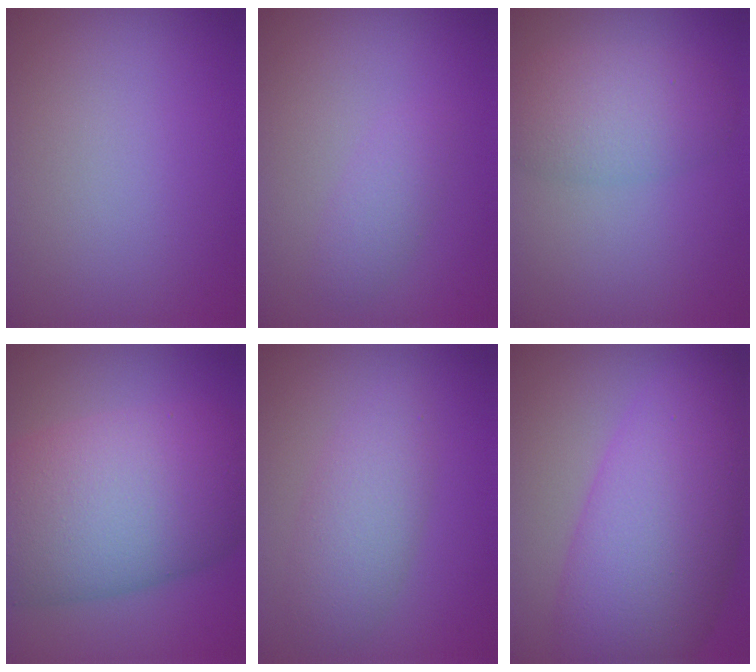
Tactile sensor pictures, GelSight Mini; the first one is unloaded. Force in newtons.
{"total": 1.6, "press": 1.6, "slide": 0.1}
{"total": 4.3, "press": 4.3, "slide": 0.2}
{"total": 13.4, "press": 13.4, "slide": 0.7}
{"total": 3.7, "press": 3.7, "slide": 0.1}
{"total": 10.9, "press": 10.9, "slide": 0.2}